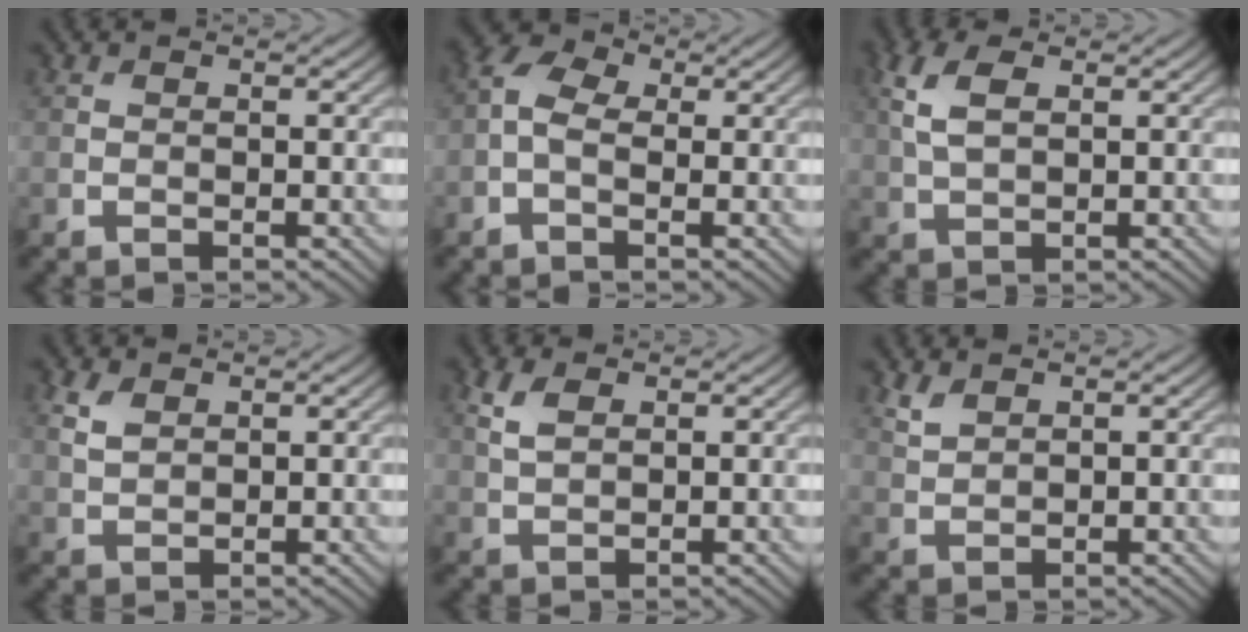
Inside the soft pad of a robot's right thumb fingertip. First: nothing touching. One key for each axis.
{"total": 4.2, "fx": -0.4, "fy": 2.5, "fz": 3.3, "tx": -0.081, "ty": 0.009, "tz": -0.022}
{"total": 4.9, "fx": 1.6, "fy": 2.5, "fz": 3.9, "tx": -0.107, "ty": 0.008, "tz": 0.031}
{"total": 2.6, "fx": 1.3, "fy": 1.5, "fz": 1.7, "tx": -0.048, "ty": 0.002, "tz": 0.029}
{"total": 2.9, "fx": 1.3, "fy": 1.5, "fz": 2.1, "tx": -0.058, "ty": 0.003, "tz": 0.028}
{"total": 2.0, "fx": 1.6, "fy": 0.7, "fz": 1.0, "tx": -0.032, "ty": 0.001, "tz": 0.040}